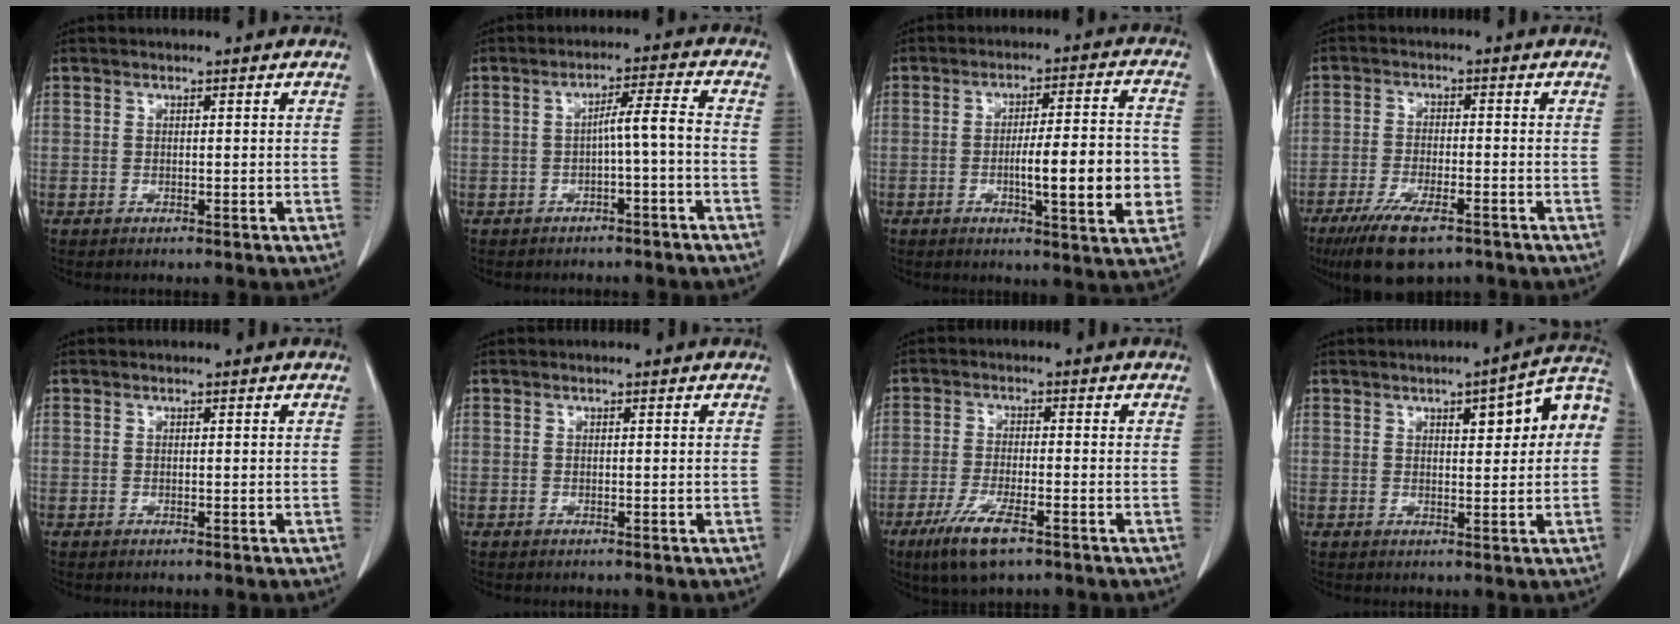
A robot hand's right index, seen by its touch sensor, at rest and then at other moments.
{"total": 4.3, "force": [-1.4, -0.2, 4.1], "torque": [-0.063, 0.017, -0.020]}
{"total": 12.9, "force": [-2.5, 1.7, 12.5], "torque": [-0.183, 0.005, -0.036]}
{"total": 9.7, "force": [-6.6, 2.6, 6.6], "torque": [-0.117, -0.017, -0.106]}
{"total": 0.0}
{"total": 0.0}
{"total": 7.5, "force": [-4.5, 1.4, 5.8], "torque": [-0.118, -0.016, -0.078]}
{"total": 8.4, "force": [1.9, 2.0, 8.0], "torque": [-0.105, 0.029, 0.022]}